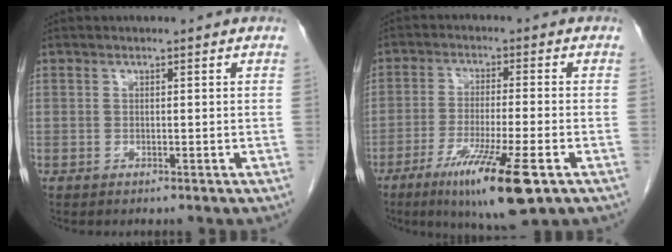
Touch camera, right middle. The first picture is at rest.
{"total": 12.3, "force": [-6.3, 0.6, 10.5], "torque": [-0.191, -0.037, -0.102]}